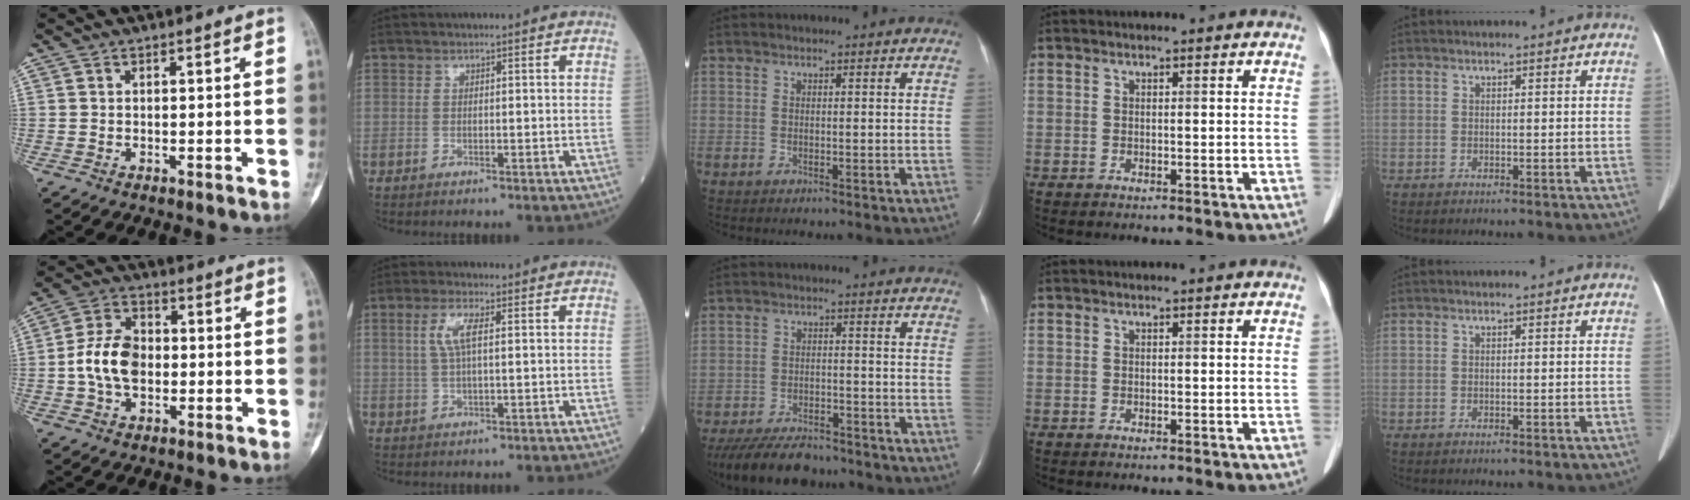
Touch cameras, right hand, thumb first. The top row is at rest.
{"thumb": {"total": 10.0, "force": [-0.9, 6.8, 7.3], "torque": [-0.126, 0.021, -0.025]}, "index": {"total": 4.2, "force": [1.2, 0.8, 3.9], "torque": [-0.087, 0.009, 0.026]}, "middle": {"total": 11.9, "force": [-10.1, 3.7, 4.9], "torque": [-0.089, -0.012, -0.157]}}